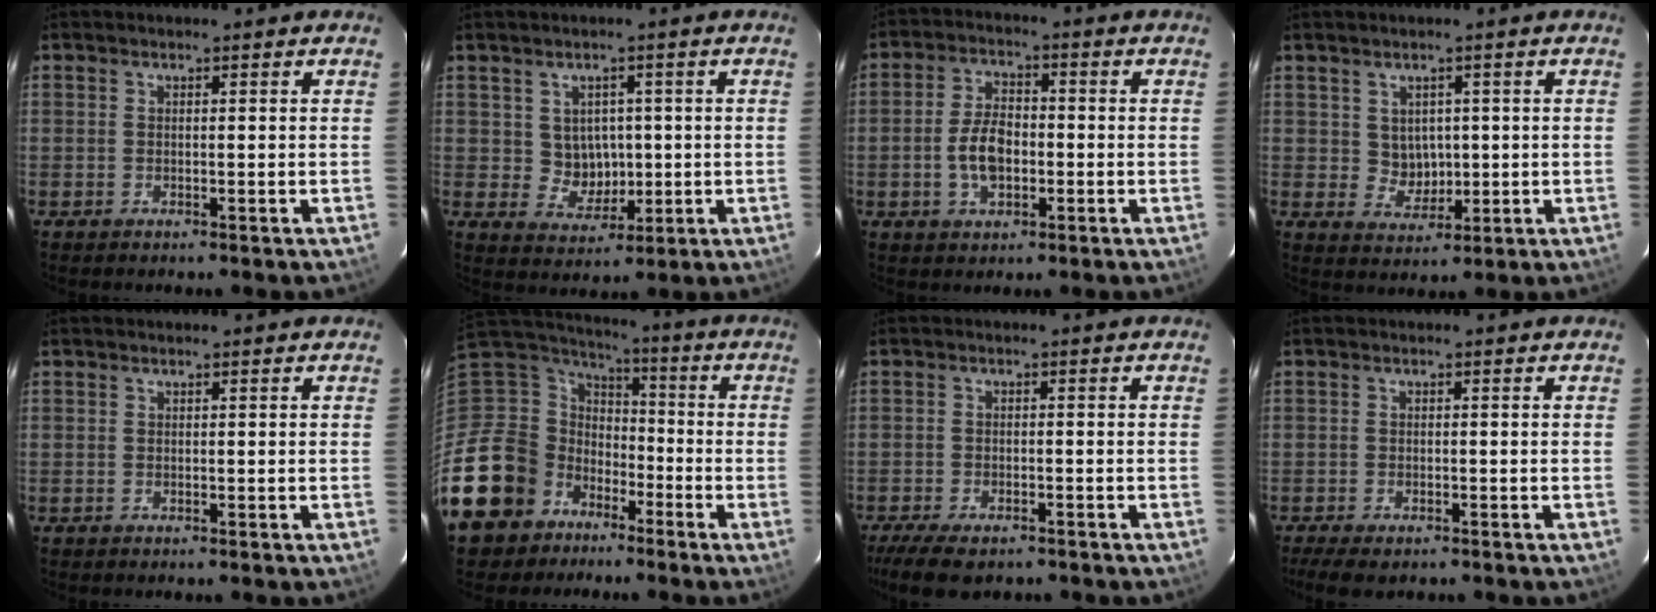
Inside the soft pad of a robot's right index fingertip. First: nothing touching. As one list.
[{"total": 5.4, "force": [0.5, 5.1, 1.6], "torque": [-0.032, 0.006, 0.022]}, {"total": 7.2, "force": [-1.6, 4.2, 5.6], "torque": [-0.112, 0.009, -0.024]}, {"total": 4.2, "force": [0.8, 3.9, 1.4], "torque": [-0.024, 0.004, 0.025]}, {"total": 0.0}, {"total": 17.5, "force": [-9.8, 13.8, 4.6], "torque": [-0.142, 0.035, -0.167]}, {"total": 8.7, "force": [-6.8, 3.0, 4.5], "torque": [-0.111, -0.027, -0.117]}, {"total": 5.8, "force": [-4.5, 1.8, 3.2], "torque": [-0.078, -0.024, -0.077]}]